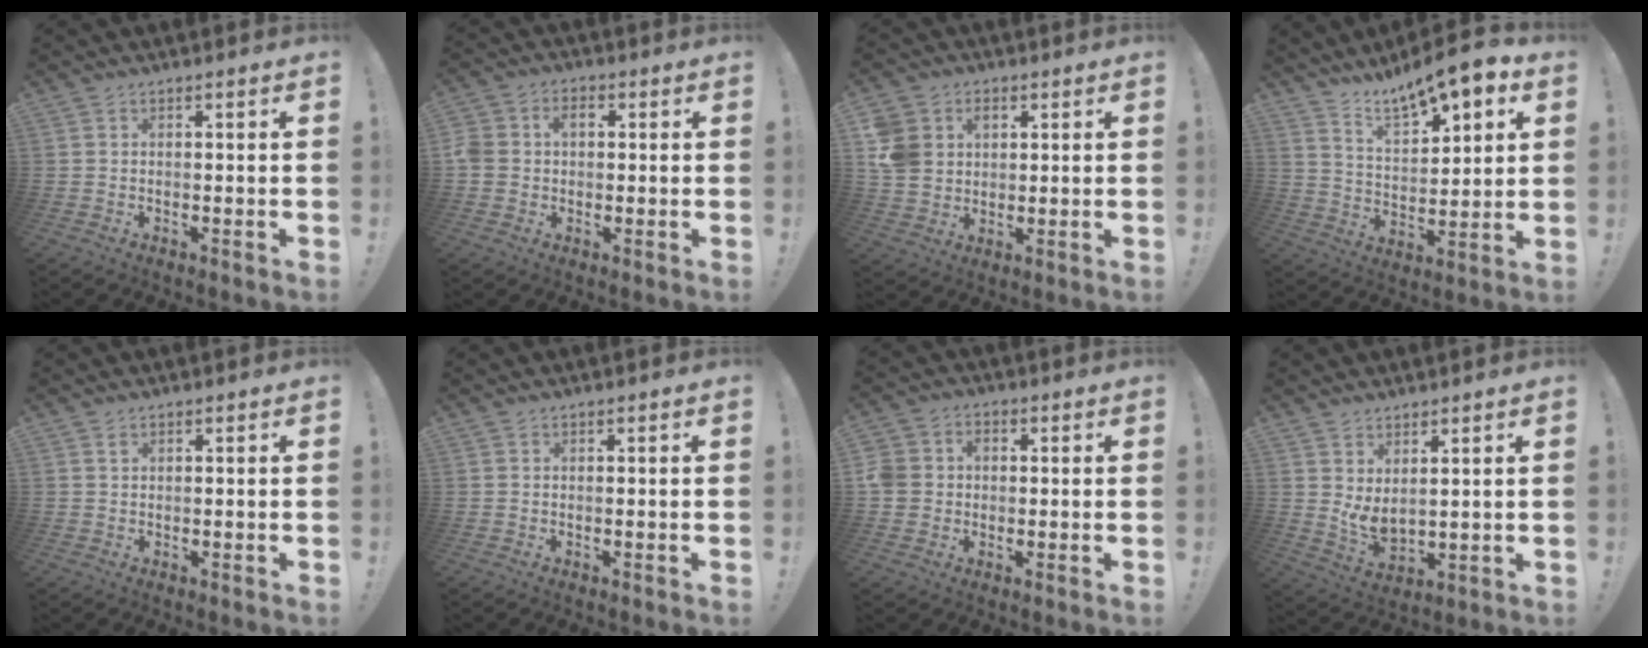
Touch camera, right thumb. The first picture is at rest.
{"total": 5.5, "force": [0.4, 4.6, 2.9], "torque": [-0.073, 0.010, 0.006]}
{"total": 8.8, "force": [2.4, 7.5, 3.8], "torque": [-0.088, -0.010, 0.050]}
{"total": 11.8, "force": [10.0, 3.4, 5.3], "torque": [-0.098, -0.077, 0.174]}
{"total": 0.9, "force": [0.6, 0.5, 0.4], "torque": [-0.005, -0.001, 0.010]}
{"total": 0.0}
{"total": 6.5, "force": [-0.2, 5.9, 2.7], "torque": [-0.065, 0.009, -0.005]}
{"total": 6.1, "force": [2.7, 3.1, 4.6], "torque": [-0.063, -0.035, 0.052]}